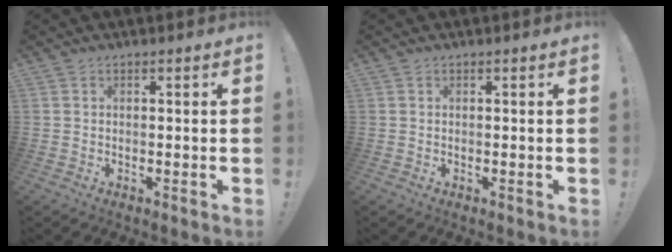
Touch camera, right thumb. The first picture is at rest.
{"total": 0.0}